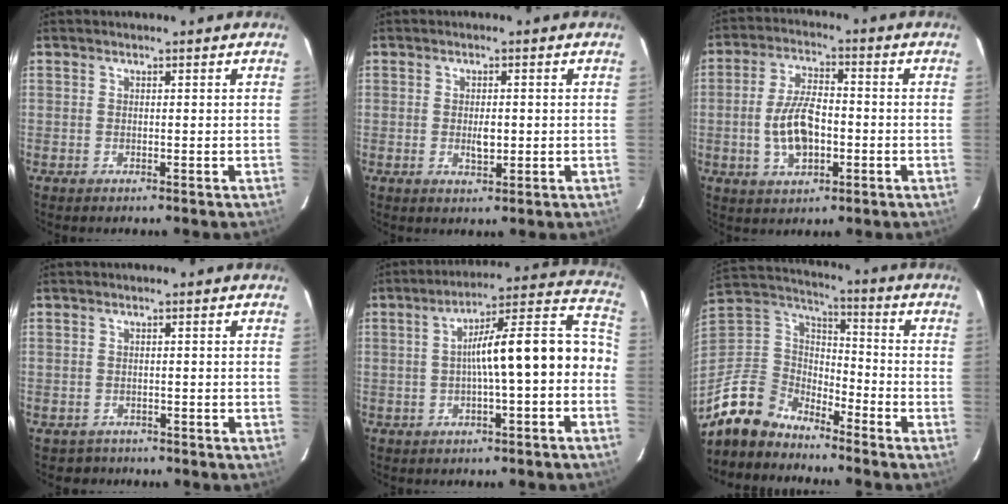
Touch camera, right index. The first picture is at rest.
{"total": 2.9, "force": [-0.3, 1.4, 2.5], "torque": [-0.043, -0.003, -0.002]}
{"total": 9.7, "force": [-2.0, 4.9, 8.2], "torque": [-0.164, 0.006, -0.030]}
{"total": 2.5, "force": [-1.7, 1.7, -0.3], "torque": [0.003, 0.010, -0.023]}
{"total": 13.8, "force": [-2.4, 2.3, 13.4], "torque": [-0.175, 0.048, -0.030]}
{"total": 12.0, "force": [-10.4, 5.6, 2.4], "torque": [-0.076, 0.029, -0.208]}